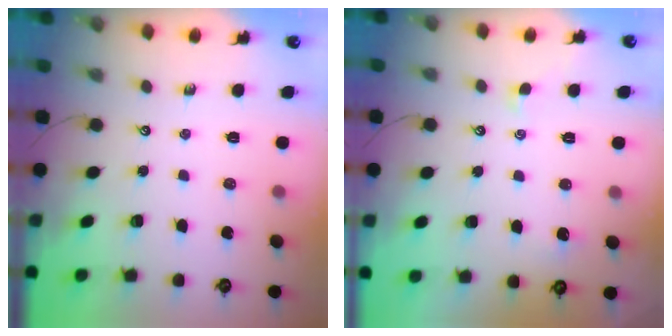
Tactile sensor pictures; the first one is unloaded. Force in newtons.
{"total": 1.4, "press": 1.3, "slide": 0.5}